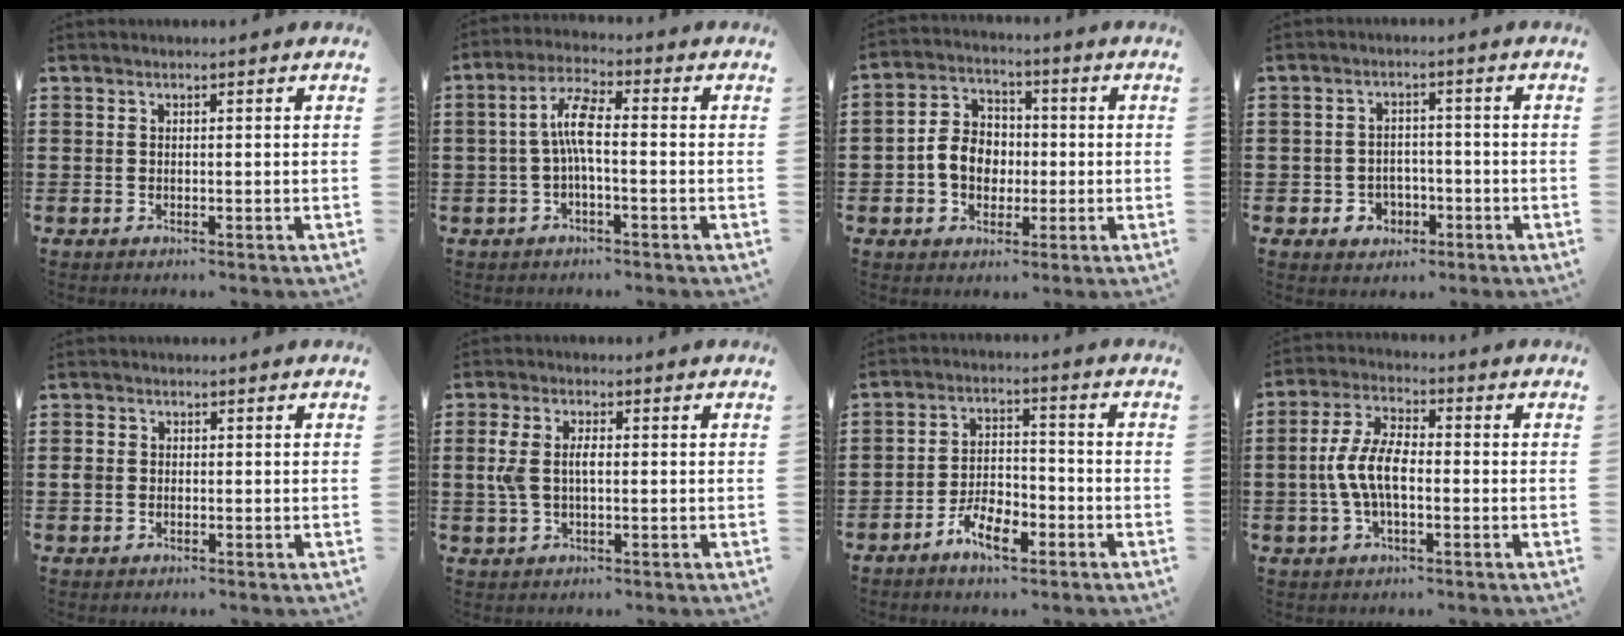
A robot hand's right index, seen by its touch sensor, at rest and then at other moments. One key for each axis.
{"total": 6.2, "fx": -0.6, "fy": 1.7, "fz": 5.9, "tx": -0.123, "ty": 0.005, "tz": -0.017}
{"total": 6.7, "fx": -0.9, "fy": 5.6, "fz": 3.6, "tx": -0.084, "ty": 0.009, "tz": -0.021}
{"total": 3.1, "fx": -1.5, "fy": 2.6, "fz": 1.0, "tx": -0.026, "ty": 0.004, "tz": -0.033}
{"total": 1.5, "fx": -0.3, "fy": 1.2, "fz": 0.8, "tx": -0.018, "ty": 0.004, "tz": -0.007}
{"total": 4.5, "fx": 0.0, "fy": 2.1, "fz": 3.9, "tx": -0.100, "ty": -0.001, "tz": -0.008}
{"total": 6.9, "fx": -4.3, "fy": 2.8, "fz": 4.5, "tx": -0.084, "ty": 0.011, "tz": -0.080}
{"total": 7.5, "fx": -1.2, "fy": 3.5, "fz": 6.6, "tx": -0.157, "ty": -0.003, "tz": -0.030}